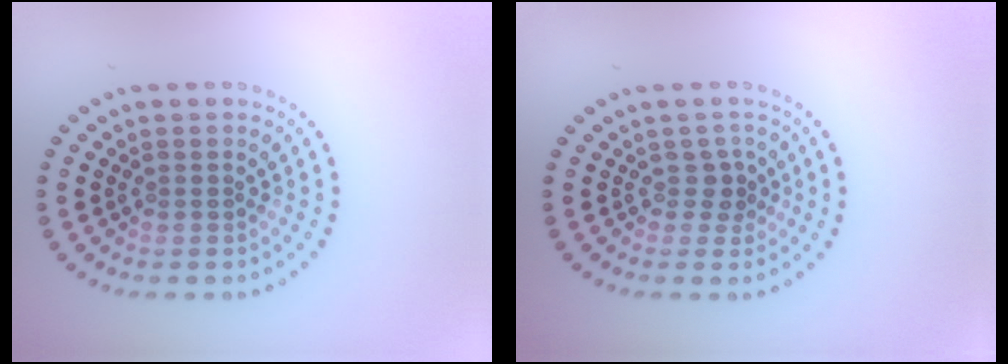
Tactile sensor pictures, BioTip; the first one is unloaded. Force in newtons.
{"total": 1.4, "press": 1.1, "slide": 0.9}